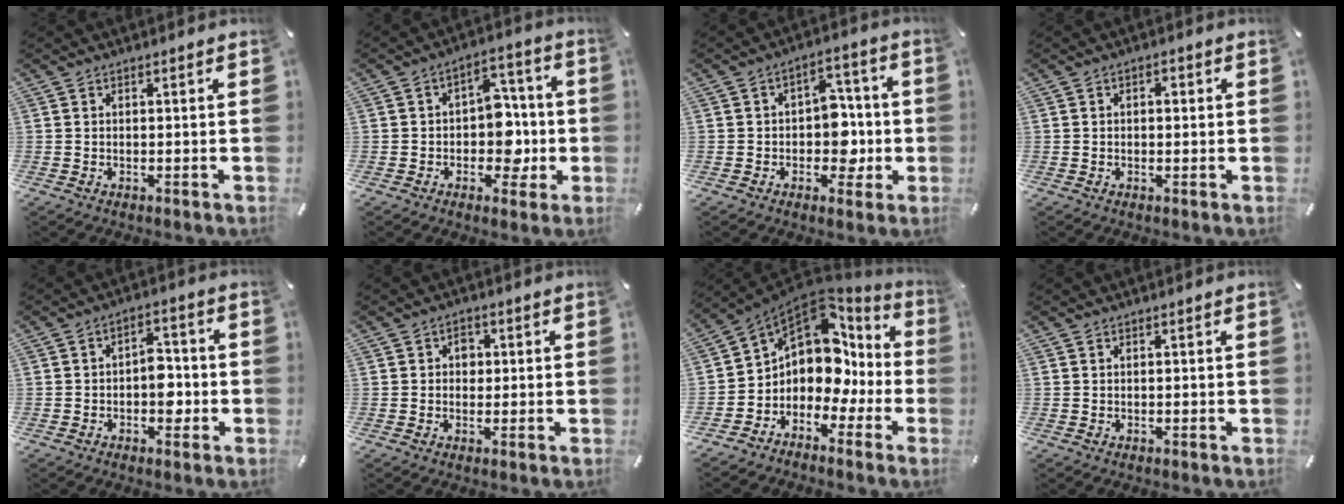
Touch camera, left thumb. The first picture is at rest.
{"total": 11.0, "force": [-1.6, 8.7, 6.4], "torque": [-0.077, 0.018, -0.021]}
{"total": 9.9, "force": [-1.3, 7.9, 5.9], "torque": [-0.067, 0.018, -0.017]}
{"total": 1.7, "force": [-0.1, 1.2, 1.2], "torque": [-0.025, 0.007, -0.004]}
{"total": 6.3, "force": [-1.4, 4.3, 4.4], "torque": [-0.052, 0.006, -0.028]}
{"total": 3.0, "force": [-0.1, 2.6, 1.5], "torque": [-0.008, -0.001, -0.011]}
{"total": 11.8, "force": [3.6, 9.0, 6.7], "torque": [-0.131, -0.050, 0.059]}
{"total": 0.0}